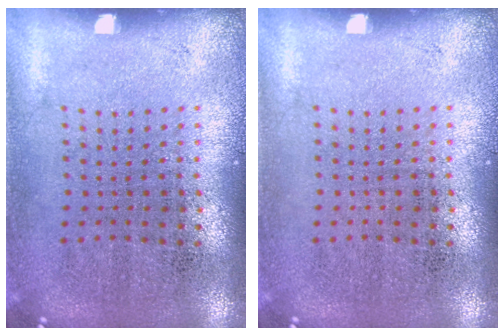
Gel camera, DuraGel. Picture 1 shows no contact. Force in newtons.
{"total": 0.0}